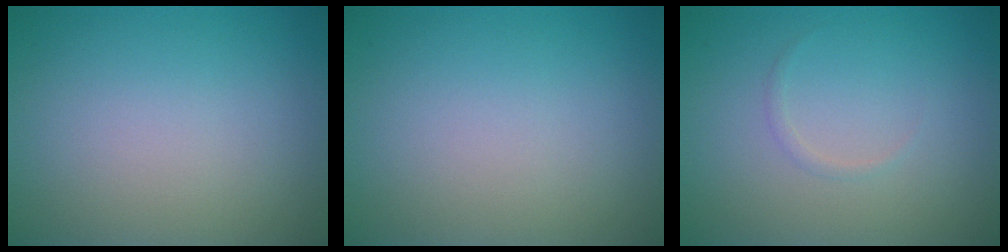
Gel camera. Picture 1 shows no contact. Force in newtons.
{"total": 0.0}
{"total": 0.5, "press": 0.5, "slide": 0.0}